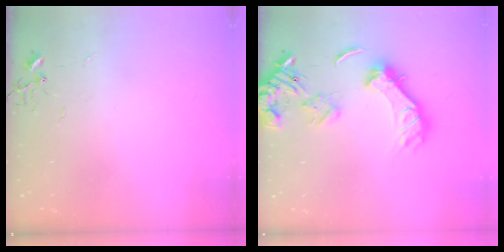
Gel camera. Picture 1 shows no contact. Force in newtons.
{"total": 15.8, "press": 15.6, "slide": 2.2}